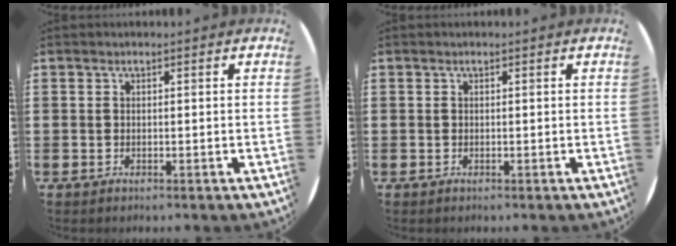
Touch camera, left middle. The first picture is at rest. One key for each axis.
{"total": 0.0}